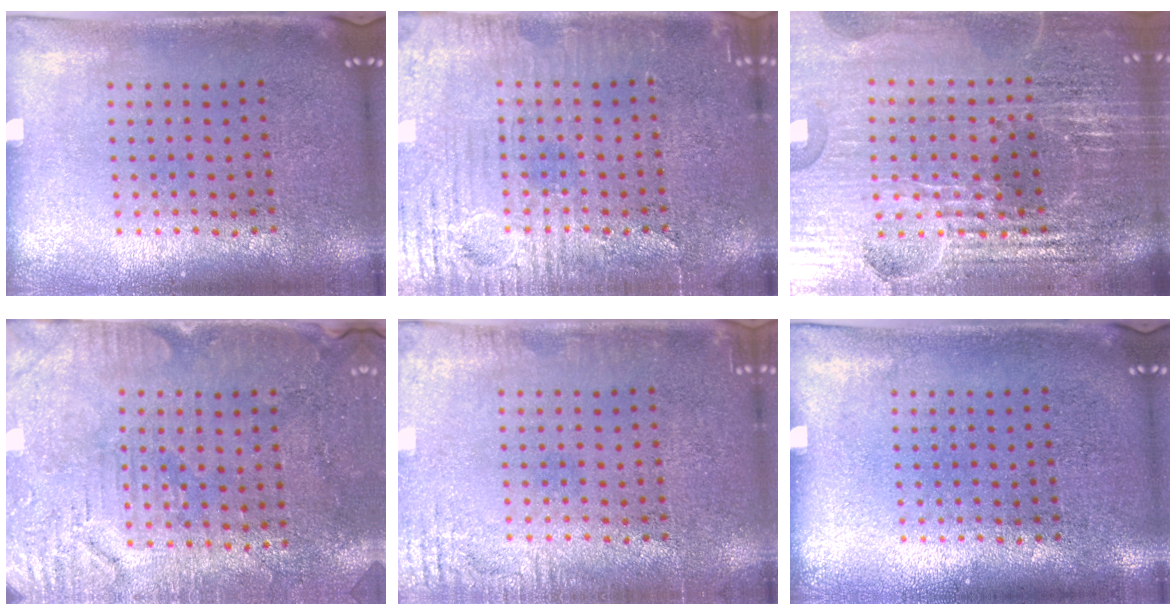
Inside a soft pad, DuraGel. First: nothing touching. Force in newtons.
{"total": 4.4, "press": 4.4, "slide": 0.4}
{"total": 6.8, "press": 5.9, "slide": 3.4}
{"total": 2.9, "press": 2.7, "slide": 1.1}
{"total": 2.0, "press": 2.0, "slide": 0.2}
{"total": 0.0}